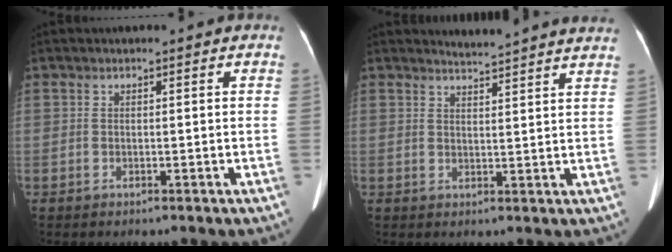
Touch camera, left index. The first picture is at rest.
{"total": 8.9, "force": [8.7, -0.9, 1.8], "torque": [-0.028, -0.016, 0.092]}